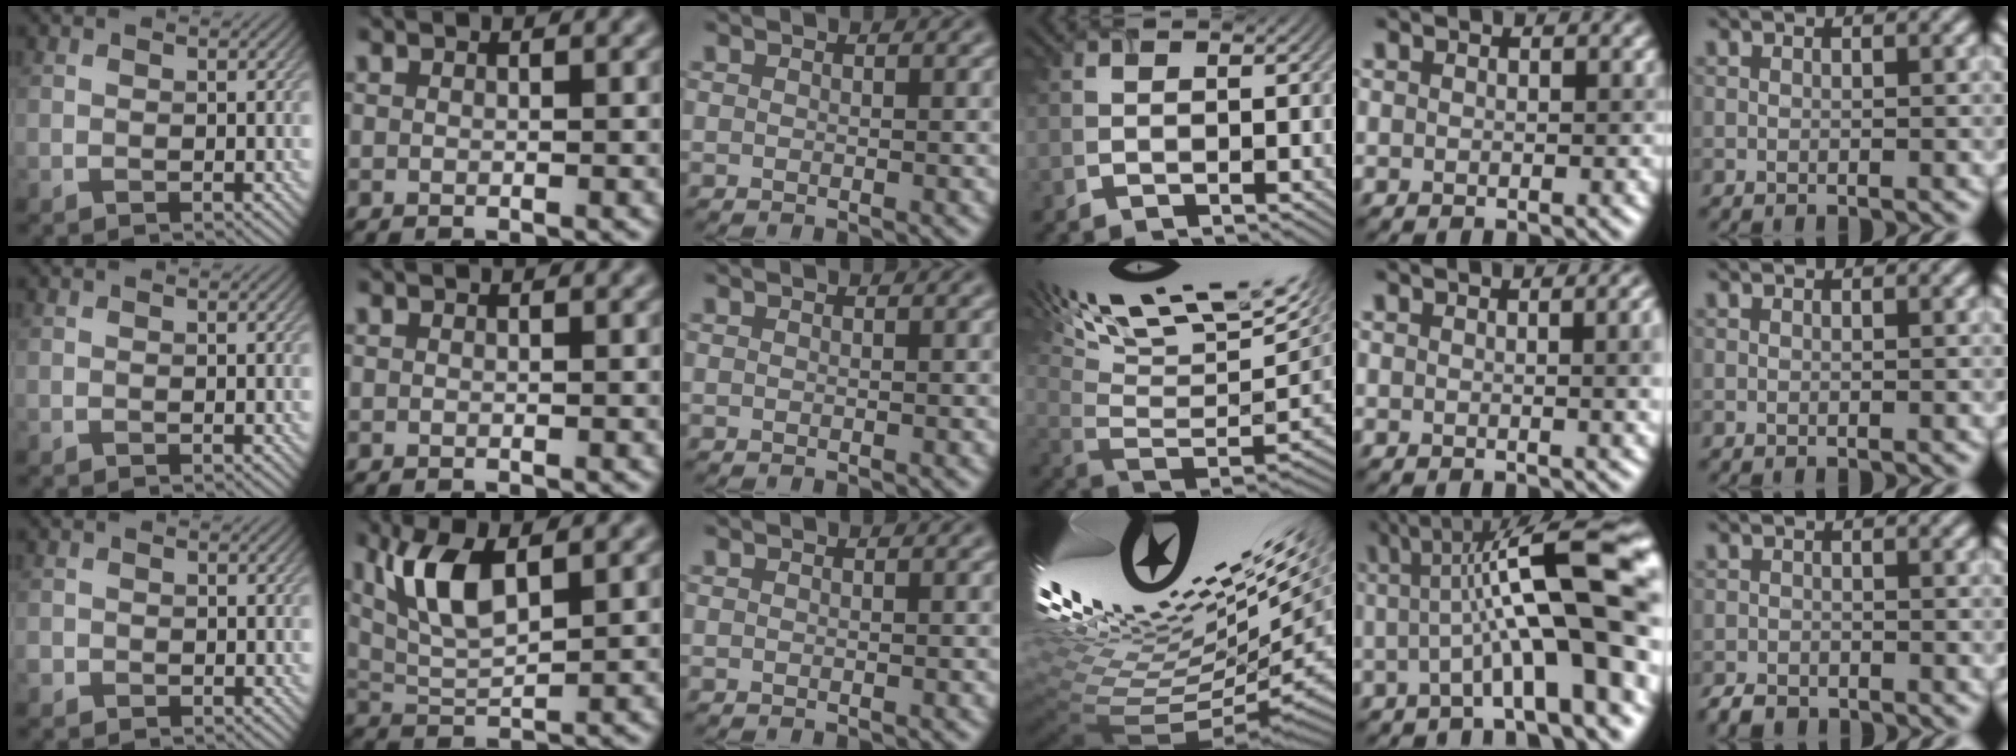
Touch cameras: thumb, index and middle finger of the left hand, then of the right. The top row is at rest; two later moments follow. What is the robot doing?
{"motion": "screw", "object": "timer"}